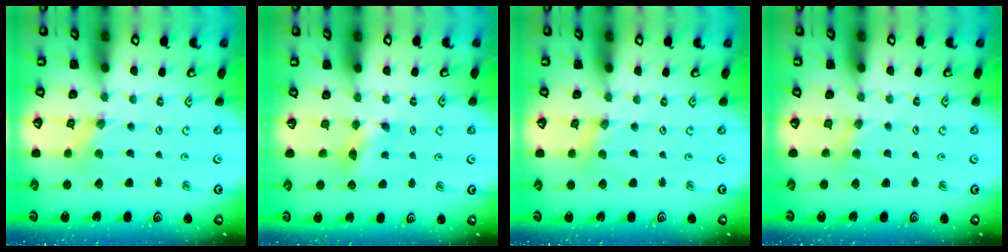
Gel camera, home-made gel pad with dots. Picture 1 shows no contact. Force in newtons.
{"total": 5.3, "press": 5.2, "slide": 0.9}
{"total": 0.0}
{"total": 2.7, "press": 2.7, "slide": 0.4}